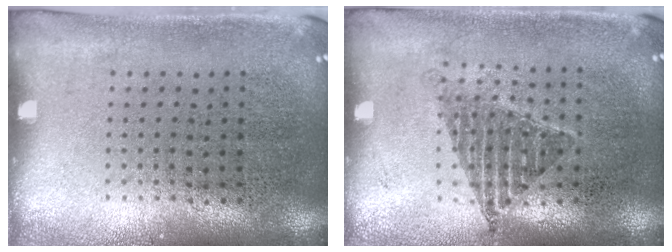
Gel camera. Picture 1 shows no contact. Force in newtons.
{"total": 1.1, "press": 1.0, "slide": 0.6}